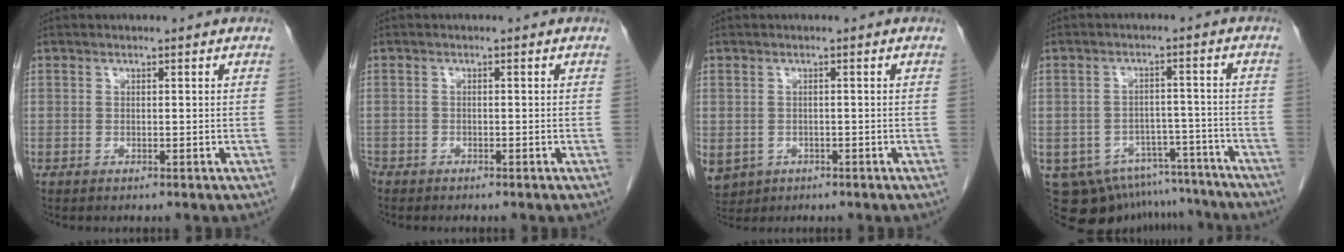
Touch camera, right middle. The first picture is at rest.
{"total": 1.8, "force": [-1.5, 0.9, 0.5], "torque": [-0.012, -0.002, -0.028]}
{"total": 7.8, "force": [-3.1, 6.5, 2.8], "torque": [-0.081, -0.004, -0.040]}
{"total": 13.8, "force": [-11.6, 6.7, 3.5], "torque": [-0.050, 0.022, -0.146]}